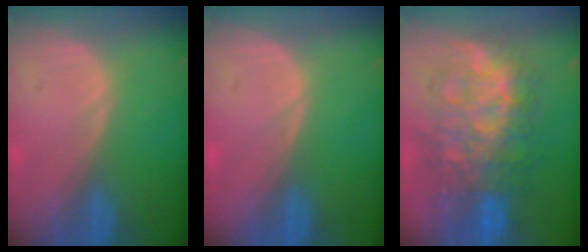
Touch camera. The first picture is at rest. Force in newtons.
{"total": 0.0}
{"total": 12.2, "press": 12.2, "slide": 1.3}